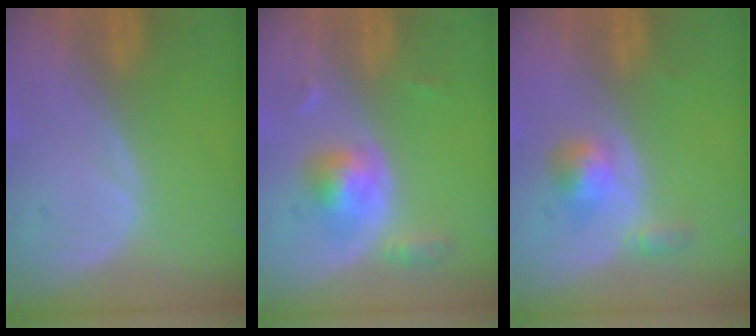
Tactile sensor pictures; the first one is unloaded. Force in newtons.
{"total": 5.1, "press": 4.8, "slide": 1.6}
{"total": 3.9, "press": 3.7, "slide": 1.4}